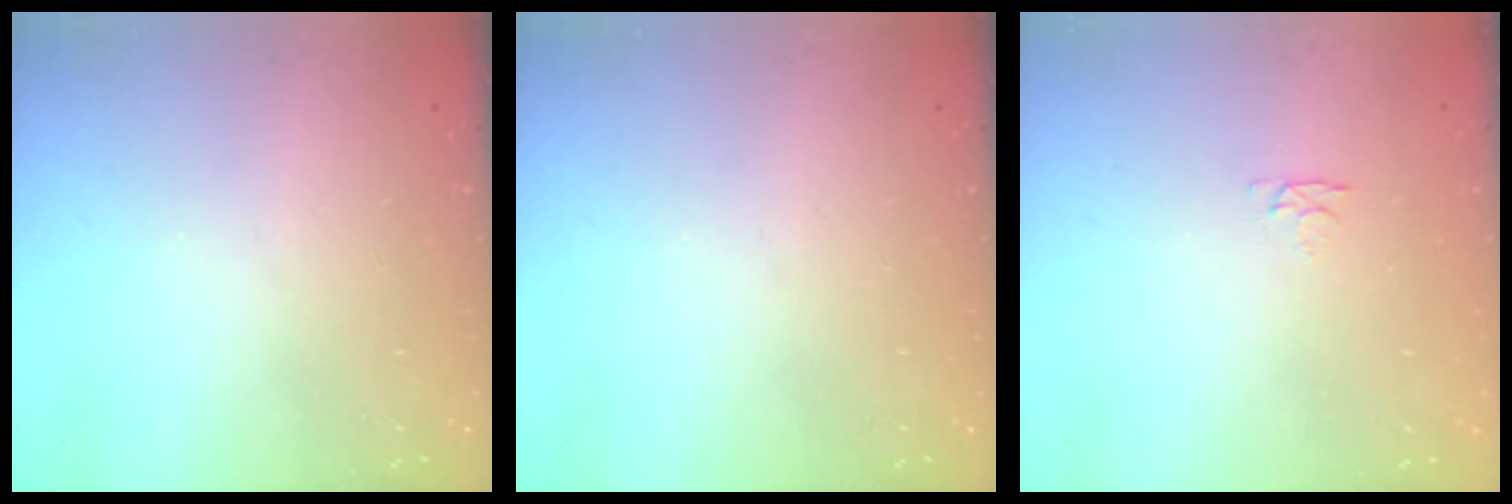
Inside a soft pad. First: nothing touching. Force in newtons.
{"total": 0.0}
{"total": 3.4, "press": 3.3, "slide": 0.5}